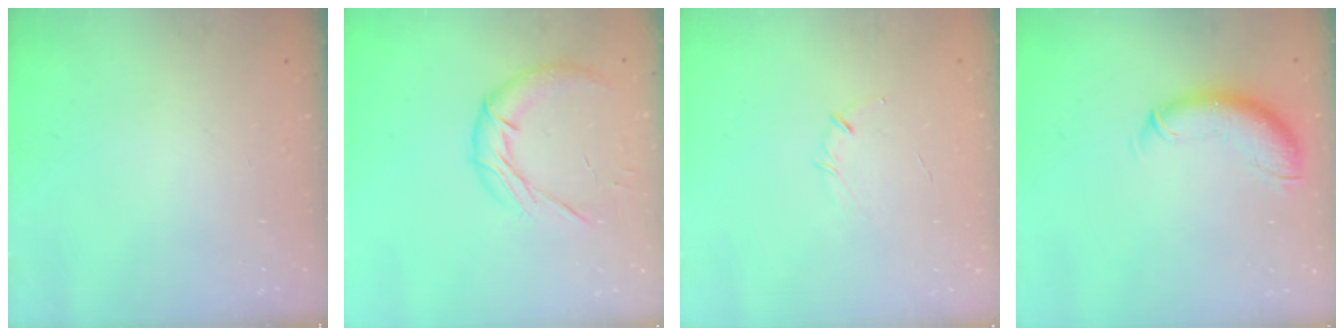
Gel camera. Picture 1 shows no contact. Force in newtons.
{"total": 12.8, "press": 12.7, "slide": 1.5}
{"total": 3.6, "press": 3.5, "slide": 0.8}
{"total": 10.6, "press": 10.4, "slide": 2.1}